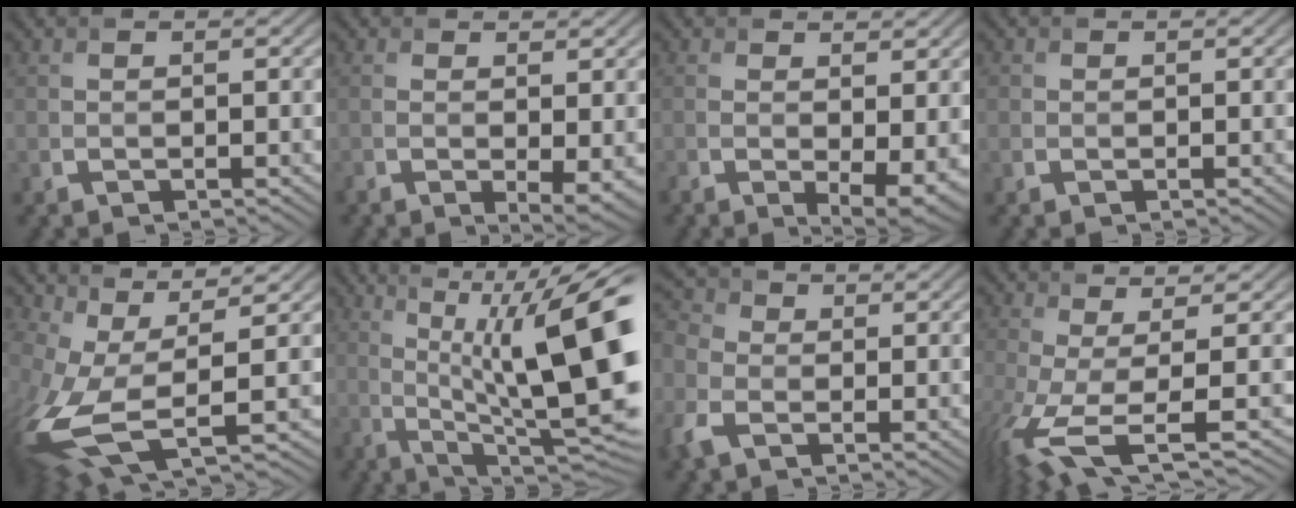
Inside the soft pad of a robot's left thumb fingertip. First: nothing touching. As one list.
[{"total": 3.1, "force": [-0.1, 0.6, 3.1], "torque": [-0.051, -0.011, 0.000]}, {"total": 4.7, "force": [-0.1, 1.6, 4.4], "torque": [-0.071, -0.013, 0.007]}, {"total": 0.7, "force": [0.1, 0.7, 0.2], "torque": [0.000, 0.002, -0.001]}, {"total": 11.7, "force": [-1.7, 4.7, 10.6], "torque": [-0.250, -0.005, -0.027]}, {"total": 17.4, "force": [1.7, 5.3, 16.4], "torque": [-0.234, 0.016, 0.036]}, {"total": 5.9, "force": [-1.8, 4.3, 3.6], "torque": [-0.107, 0.000, -0.054]}, {"total": 7.5, "force": [-1.7, 1.7, 7.1], "torque": [-0.132, -0.011, -0.036]}]